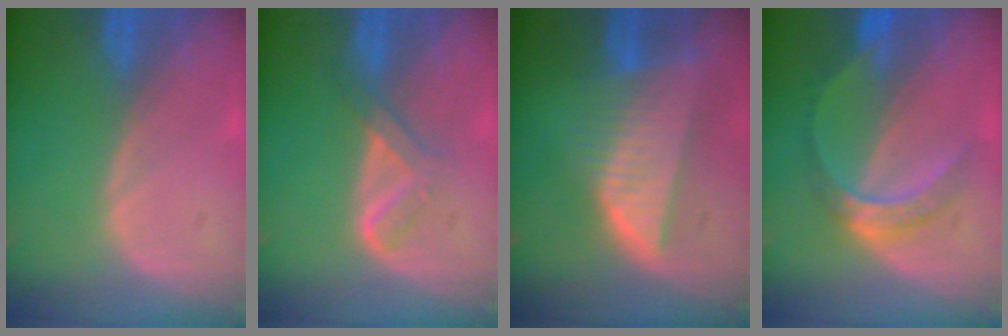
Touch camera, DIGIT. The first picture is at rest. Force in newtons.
{"total": 3.6, "press": 3.6, "slide": 0.3}
{"total": 8.2, "press": 7.2, "slide": 3.9}
{"total": 5.6, "press": 5.5, "slide": 1.0}